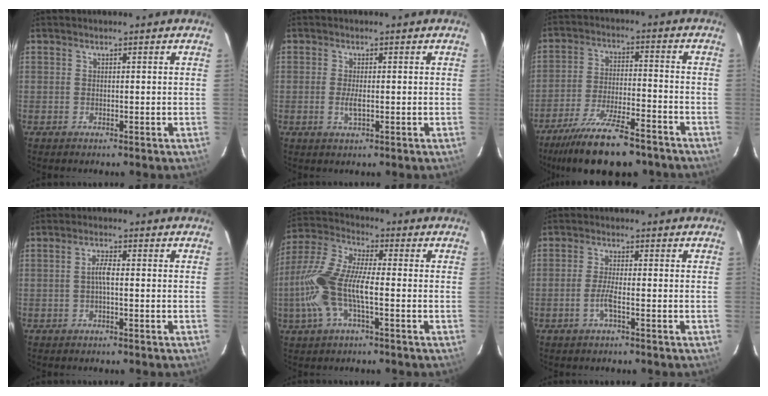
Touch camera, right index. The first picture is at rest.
{"total": 2.6, "force": [-0.5, 0.9, 2.4], "torque": [-0.047, -0.004, -0.007]}
{"total": 17.9, "force": [-14.1, 4.7, 9.9], "torque": [-0.198, -0.028, -0.226]}
{"total": 2.3, "force": [-0.4, 0.4, 2.2], "torque": [-0.044, 0.006, -0.009]}
{"total": 13.9, "force": [-2.9, 4.4, 12.9], "torque": [-0.281, 0.003, -0.060]}
{"total": 3.2, "force": [-1.5, 0.2, 2.8], "torque": [-0.061, -0.001, -0.031]}